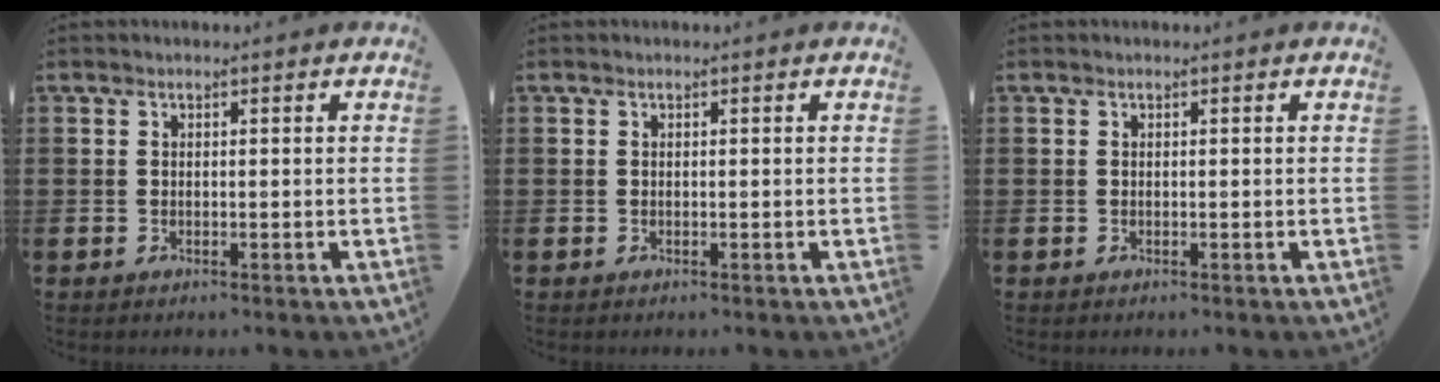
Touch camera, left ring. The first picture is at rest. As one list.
[{"total": 0.0}, {"total": 0.0}]